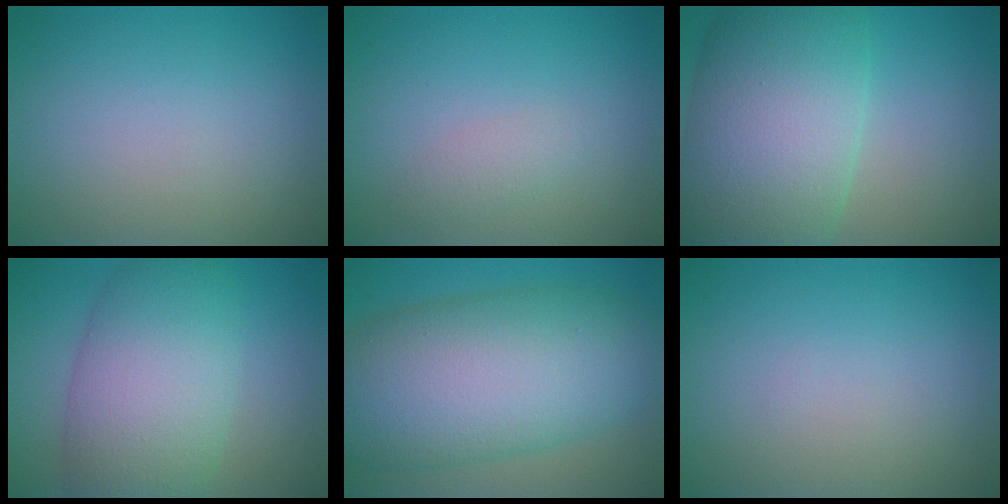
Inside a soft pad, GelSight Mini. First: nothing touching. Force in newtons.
{"total": 1.3, "press": 1.3, "slide": 0.0}
{"total": 13.6, "press": 13.6, "slide": 0.3}
{"total": 9.5, "press": 9.5, "slide": 0.3}
{"total": 13.7, "press": 13.7, "slide": 0.5}
{"total": 0.0}